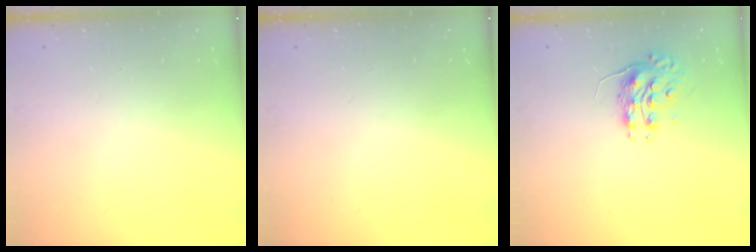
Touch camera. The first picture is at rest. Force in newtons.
{"total": 0.0}
{"total": 8.1, "press": 8.1, "slide": 0.1}